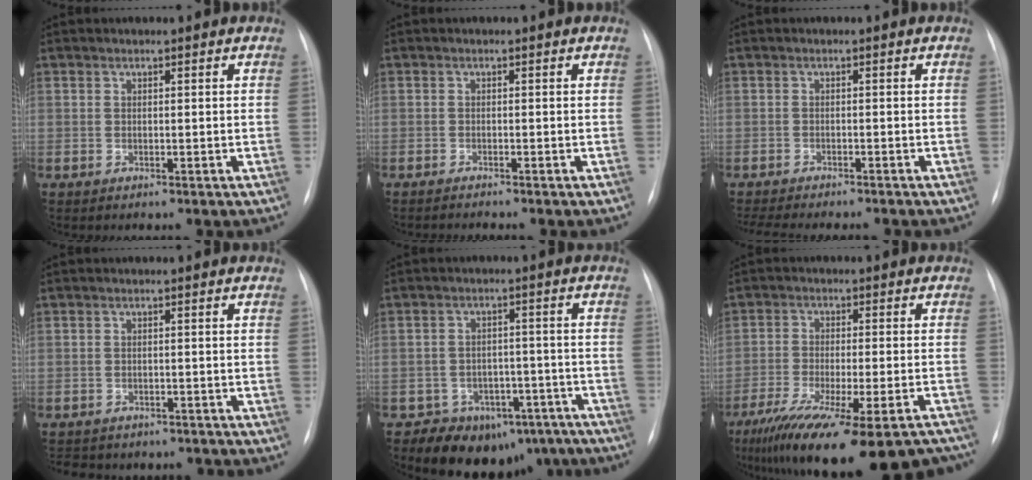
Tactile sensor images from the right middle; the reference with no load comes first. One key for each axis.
{"total": 1.6, "fx": -1.5, "fy": -0.2, "fz": 0.6, "tx": -0.007, "ty": -0.002, "tz": -0.021}
{"total": 11.8, "fx": -10.5, "fy": 2.2, "fz": 5.0, "tx": -0.075, "ty": -0.011, "tz": -0.135}
{"total": 9.5, "fx": -8.0, "fy": 4.4, "fz": 2.5, "tx": -0.050, "ty": 0.005, "tz": -0.092}
{"total": 13.5, "fx": -10.3, "fy": 8.3, "fz": 2.7, "tx": -0.014, "ty": 0.044, "tz": -0.119}
{"total": 26.1, "fx": -21.4, "fy": 4.3, "fz": 14.4, "tx": -0.196, "ty": -0.041, "tz": -0.295}